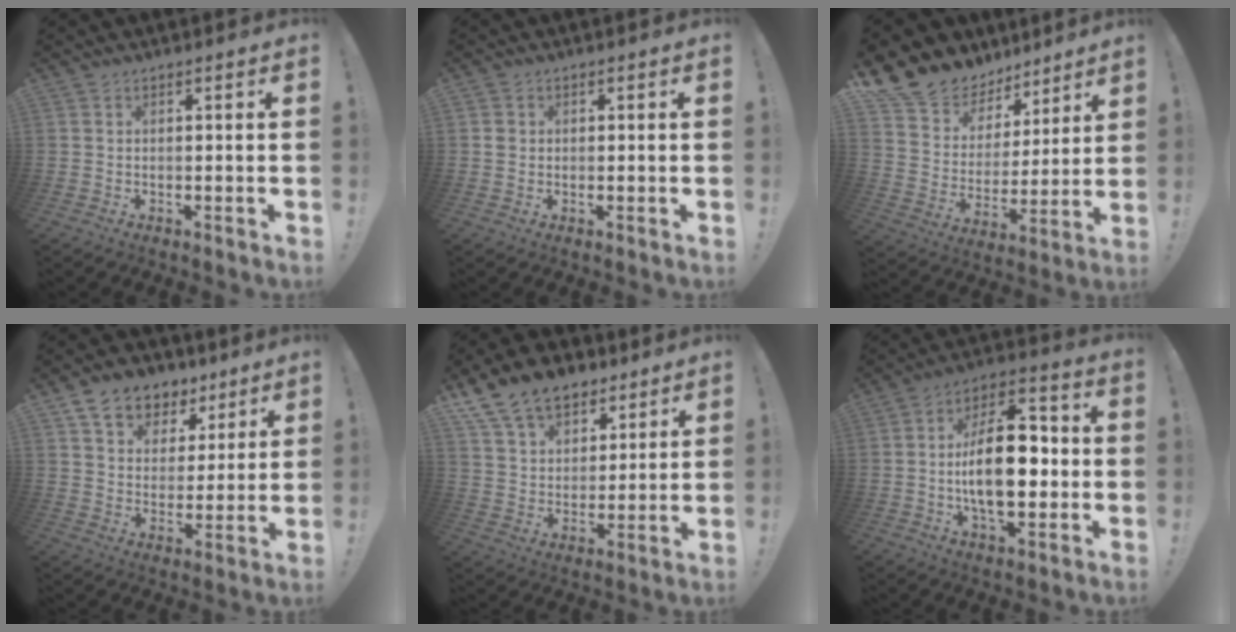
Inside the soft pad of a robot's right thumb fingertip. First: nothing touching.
{"total": 1.3, "force": [0.4, 1.2, 0.2], "torque": [0.004, 0.002, 0.005]}
{"total": 13.0, "force": [9.8, 8.2, 2.3], "torque": [-0.051, -0.080, 0.195]}
{"total": 11.8, "force": [7.8, 7.9, 4.0], "torque": [-0.067, -0.045, 0.150]}
{"total": 15.0, "force": [10.3, 9.4, 5.4], "torque": [-0.097, -0.066, 0.197]}
{"total": 18.8, "force": [-1.7, 9.6, 16.1], "torque": [-0.279, 0.003, -0.034]}